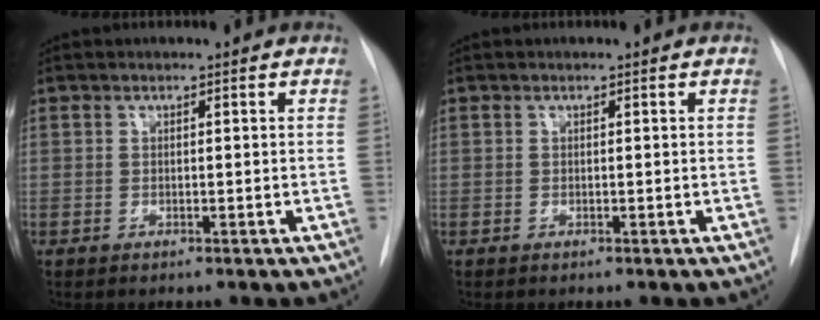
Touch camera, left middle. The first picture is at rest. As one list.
[{"total": 0.0}]